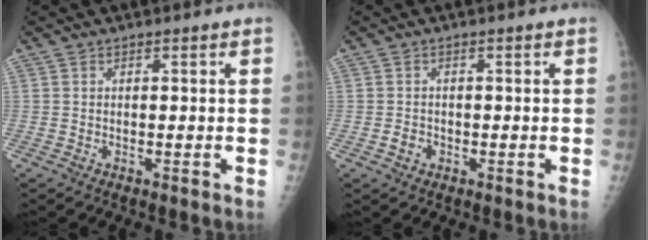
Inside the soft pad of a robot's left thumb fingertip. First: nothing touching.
{"total": 1.8, "force": [-0.8, 1.5, 0.6], "torque": [-0.001, 0.005, -0.012]}